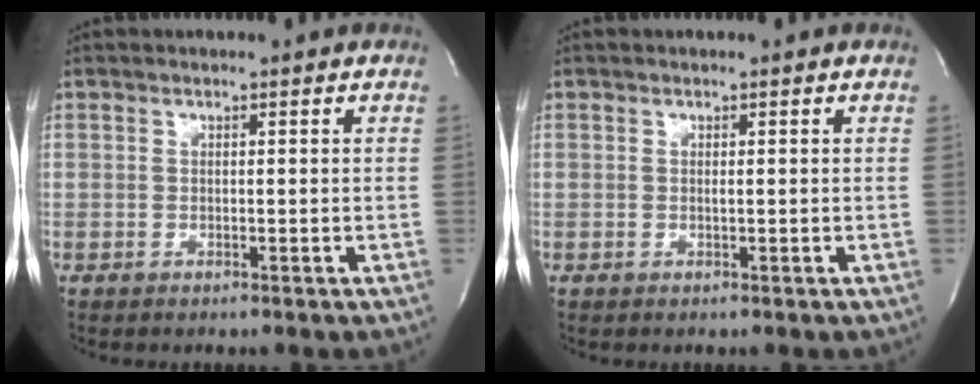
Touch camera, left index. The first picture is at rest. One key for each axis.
{"total": 0.0}